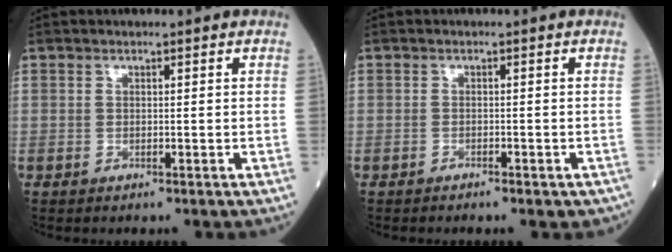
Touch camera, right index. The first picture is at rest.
{"total": 3.0, "force": [-2.3, 1.1, 1.6], "torque": [-0.021, -0.004, -0.021]}